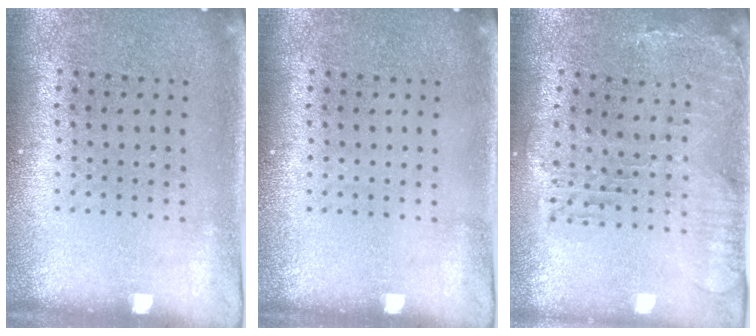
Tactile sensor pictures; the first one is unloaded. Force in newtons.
{"total": 0.0}
{"total": 0.6, "press": 0.5, "slide": 0.3}